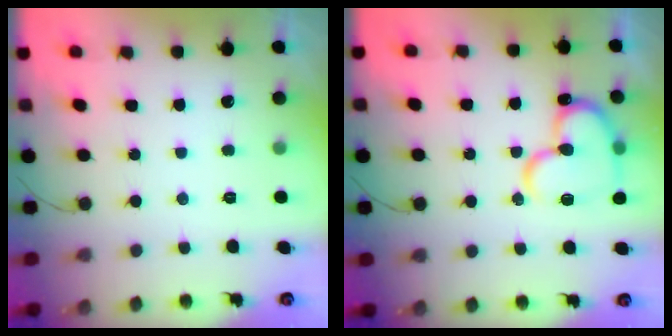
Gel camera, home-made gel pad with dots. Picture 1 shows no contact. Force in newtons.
{"total": 17.9, "press": 17.8, "slide": 1.7}